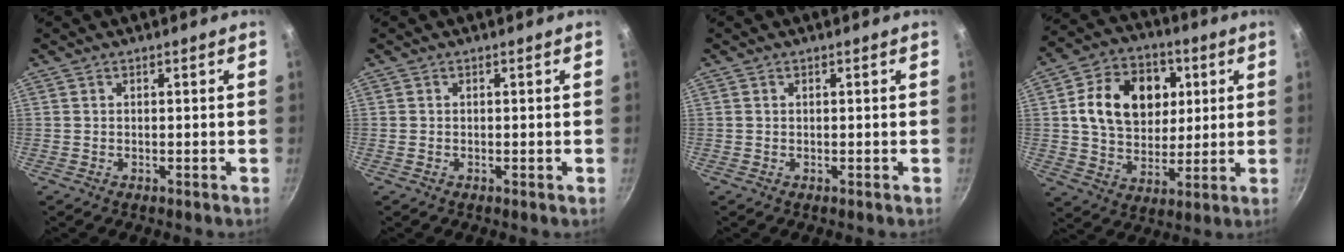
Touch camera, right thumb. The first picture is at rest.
{"total": 0.5, "force": [-0.2, 0.4, 0.3], "torque": [-0.005, 0.001, -0.004]}
{"total": 0.0}
{"total": 17.3, "force": [3.8, 13.1, 10.7], "torque": [-0.145, 0.005, 0.059]}